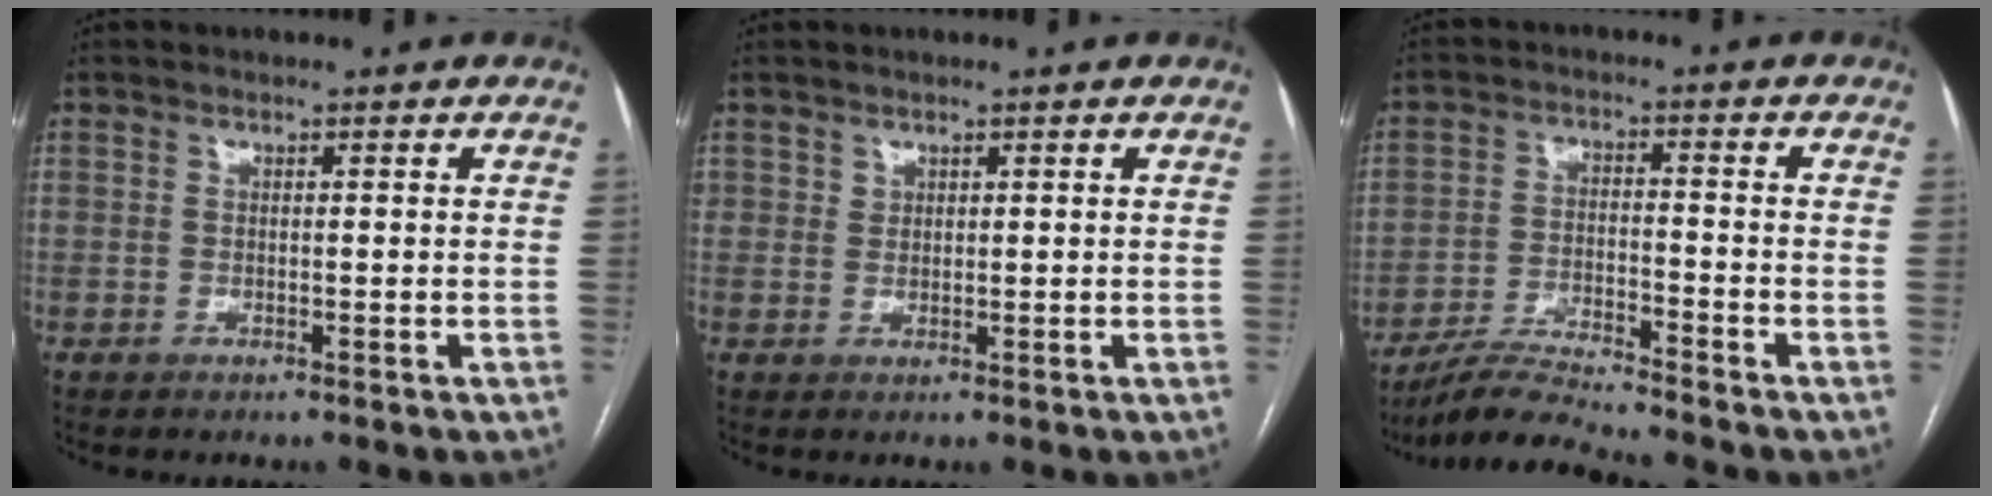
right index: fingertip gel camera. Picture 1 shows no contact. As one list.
[{"total": 1.2, "force": [0.8, 1.0, 0.1], "torque": [0.009, 0.000, 0.010]}, {"total": 6.8, "force": [-6.5, -1.1, 1.8], "torque": [-0.032, -0.017, -0.122]}]